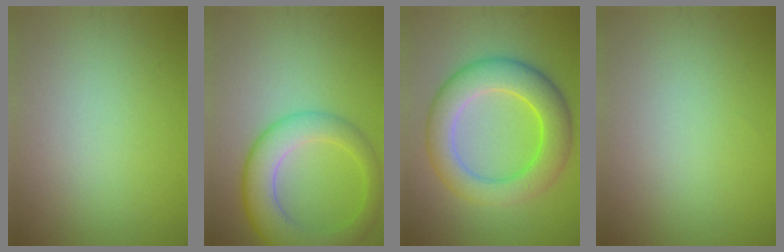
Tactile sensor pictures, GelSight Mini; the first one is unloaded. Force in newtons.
{"total": 5.8, "press": 5.8, "slide": 0.3}
{"total": 7.6, "press": 7.6, "slide": 0.2}
{"total": 0.0}